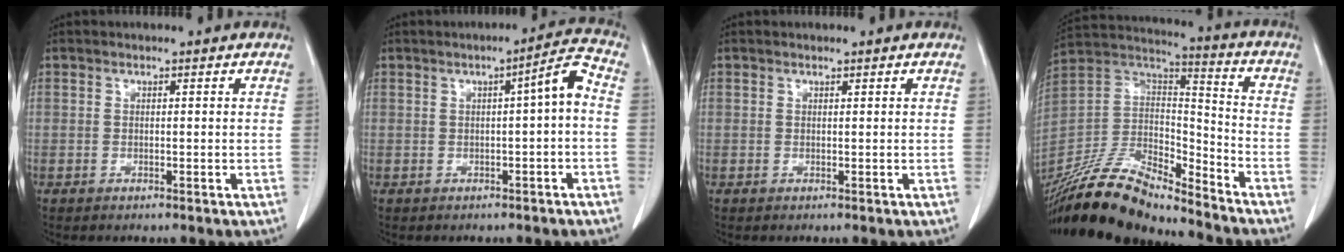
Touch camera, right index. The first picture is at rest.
{"total": 4.4, "force": [-0.4, 0.2, 4.4], "torque": [-0.060, 0.015, -0.007]}
{"total": 0.0}
{"total": 21.3, "force": [-19.0, 4.0, 8.6], "torque": [-0.183, 0.003, -0.341]}